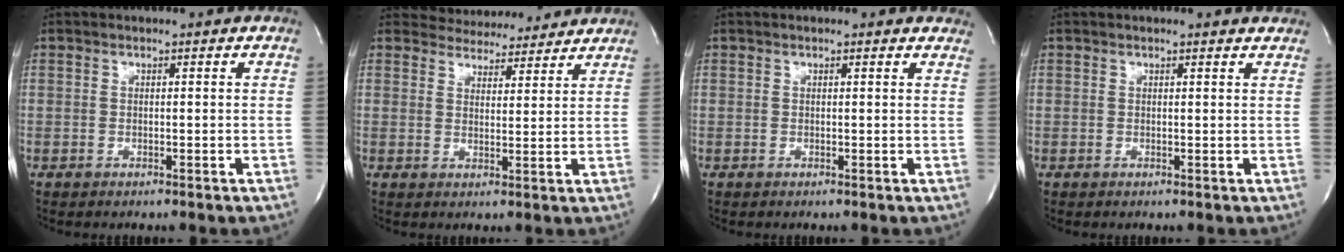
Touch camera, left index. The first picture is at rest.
{"total": 7.7, "force": [7.4, 2.0, 0.6], "torque": [-0.007, 0.008, 0.096]}
{"total": 3.4, "force": [3.1, 0.9, 0.9], "torque": [-0.010, 0.006, 0.019]}
{"total": 2.2, "force": [2.1, 0.3, 0.4], "torque": [-0.011, -0.001, 0.013]}